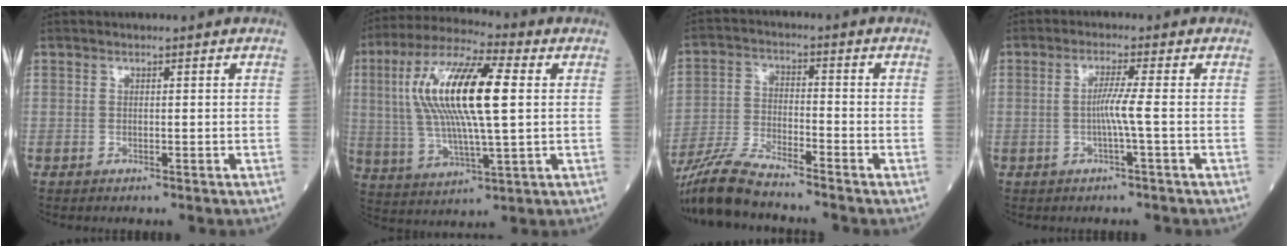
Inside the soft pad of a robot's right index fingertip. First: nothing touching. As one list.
[{"total": 17.6, "force": [2.9, 3.3, 17.0], "torque": [-0.348, 0.019, 0.051]}, {"total": 9.4, "force": [-8.5, 0.4, 4.0], "torque": [-0.083, -0.022, -0.165]}, {"total": 3.4, "force": [-0.6, -0.9, 3.2], "torque": [-0.061, 0.000, -0.012]}]